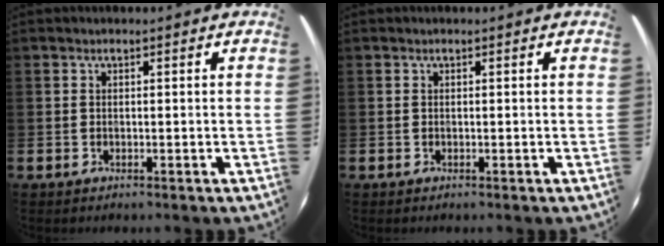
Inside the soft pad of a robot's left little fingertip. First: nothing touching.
{"total": 0.0}